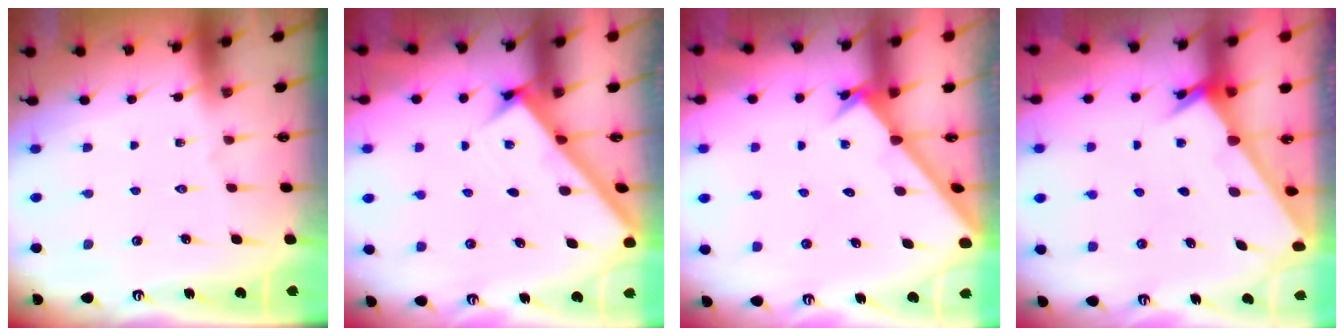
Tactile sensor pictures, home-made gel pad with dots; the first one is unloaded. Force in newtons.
{"total": 2.7, "press": 2.7, "slide": 0.3}
{"total": 2.1, "press": 2.1, "slide": 0.2}
{"total": 2.4, "press": 2.4, "slide": 0.2}